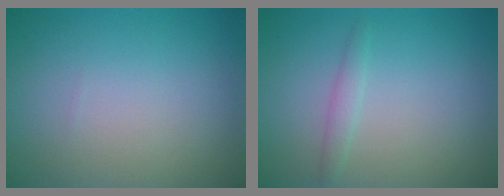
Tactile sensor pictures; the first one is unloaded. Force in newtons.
{"total": 1.2, "press": 1.2, "slide": 0.1}